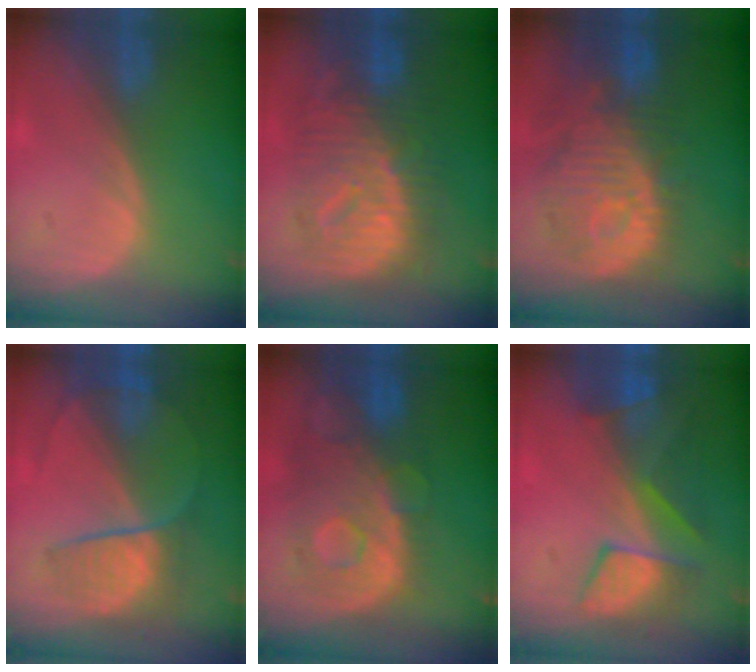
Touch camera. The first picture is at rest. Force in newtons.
{"total": 12.0, "press": 11.9, "slide": 1.3}
{"total": 12.5, "press": 11.1, "slide": 5.7}
{"total": 6.7, "press": 6.5, "slide": 1.6}
{"total": 11.4, "press": 9.8, "slide": 5.8}
{"total": 8.0, "press": 7.7, "slide": 2.2}